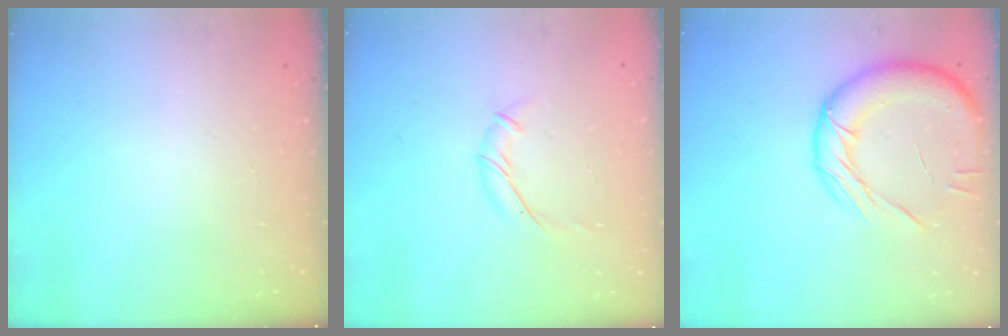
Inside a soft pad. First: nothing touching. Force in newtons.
{"total": 7.7, "press": 7.6, "slide": 0.8}
{"total": 15.2, "press": 15.1, "slide": 1.7}